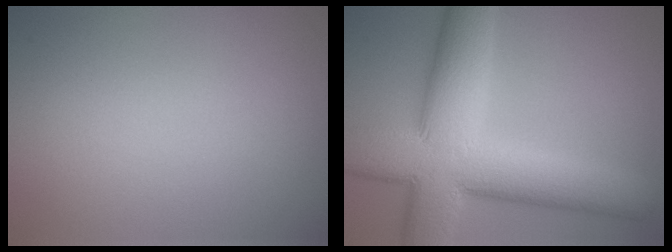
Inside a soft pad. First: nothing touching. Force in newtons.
{"total": 12.5, "press": 12.5, "slide": 0.7}